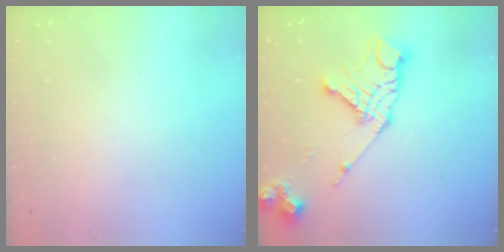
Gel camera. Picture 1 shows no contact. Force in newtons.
{"total": 17.1, "press": 17.0, "slide": 1.8}